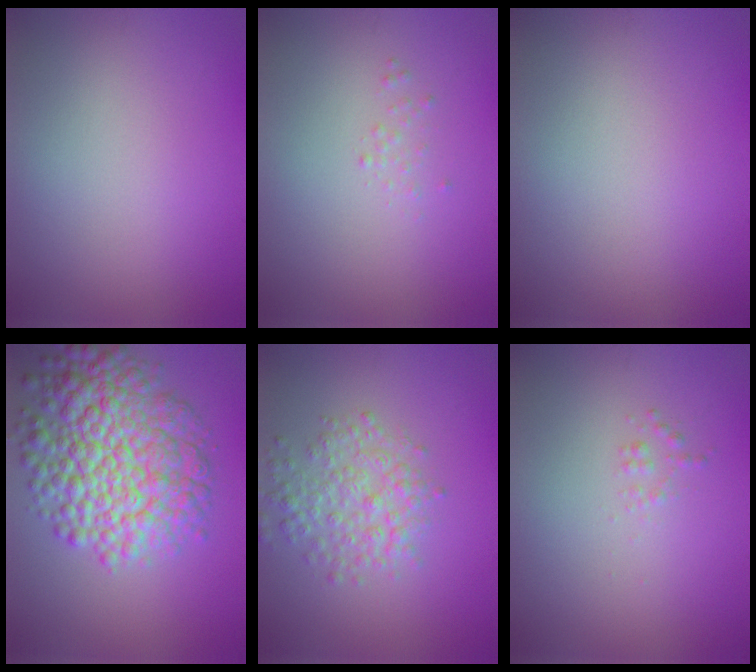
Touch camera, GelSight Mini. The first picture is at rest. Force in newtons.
{"total": 0.5, "press": 0.5, "slide": 0.0}
{"total": 0.0}
{"total": 9.9, "press": 9.9, "slide": 0.3}
{"total": 3.5, "press": 3.5, "slide": 0.1}
{"total": 0.7, "press": 0.7, "slide": 0.0}